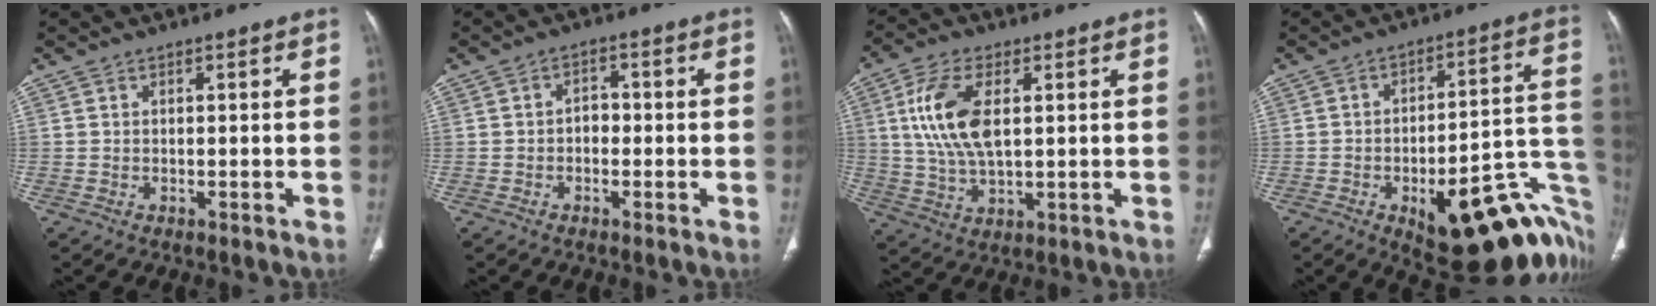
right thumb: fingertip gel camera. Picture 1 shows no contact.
{"total": 2.7, "force": [-0.6, 2.0, 1.7], "torque": [-0.012, 0.012, -0.016]}
{"total": 11.9, "force": [2.6, 5.8, 10.1], "torque": [-0.210, -0.003, 0.053]}
{"total": 27.2, "force": [-10.0, 10.3, 23.1], "torque": [-0.216, 0.055, -0.118]}